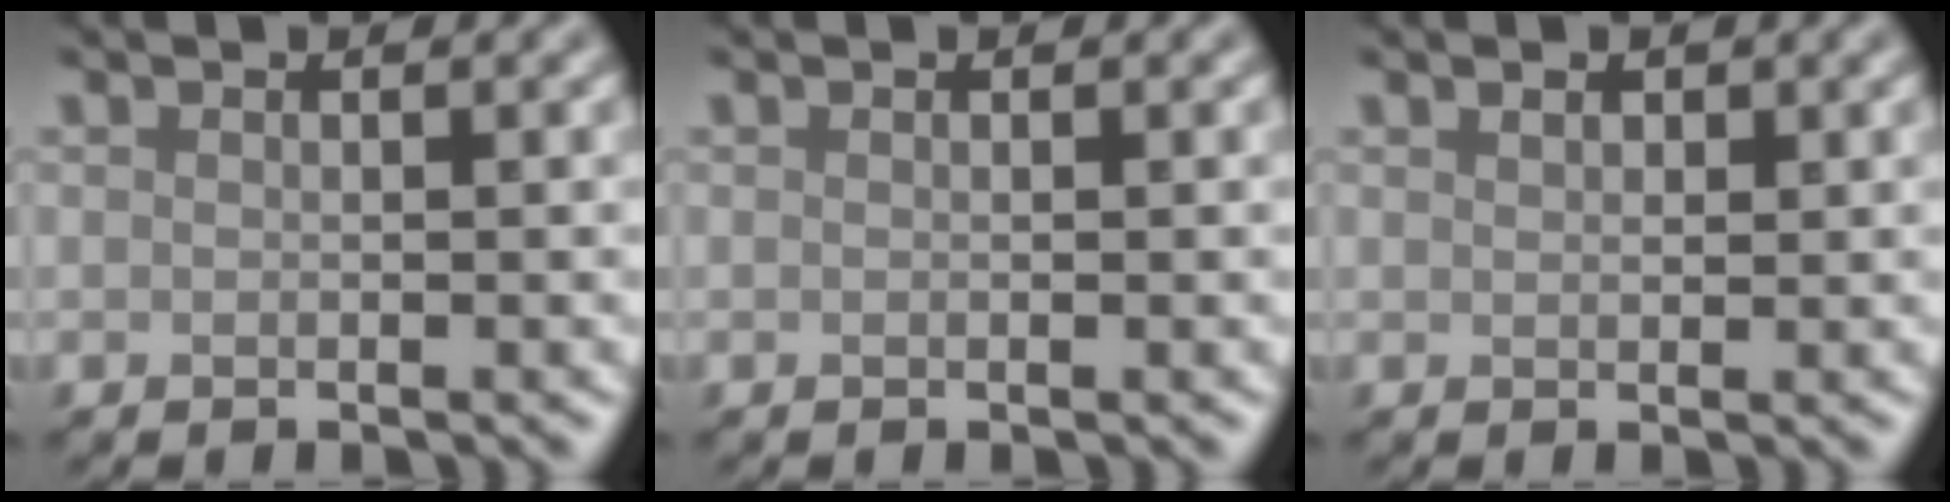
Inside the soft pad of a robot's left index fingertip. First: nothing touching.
{"total": 0.0}
{"total": 0.7, "force": [0.5, 0.4, 0.3], "torque": [-0.007, -0.002, 0.010]}